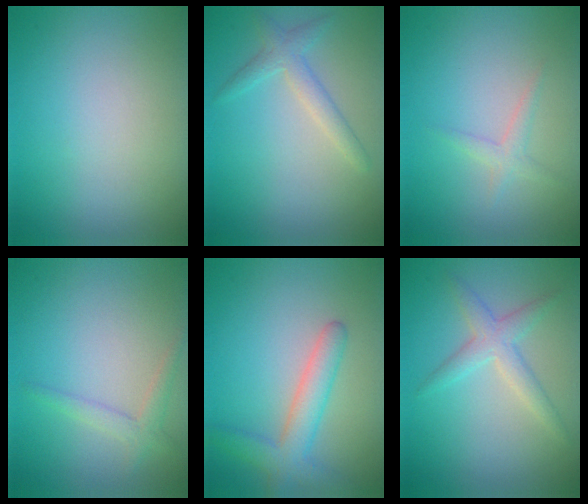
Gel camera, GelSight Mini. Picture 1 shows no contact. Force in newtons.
{"total": 2.2, "press": 2.2, "slide": 0.1}
{"total": 1.3, "press": 1.3, "slide": 0.1}
{"total": 1.8, "press": 1.8, "slide": 0.2}
{"total": 3.7, "press": 3.7, "slide": 0.2}
{"total": 1.7, "press": 1.7, "slide": 0.2}